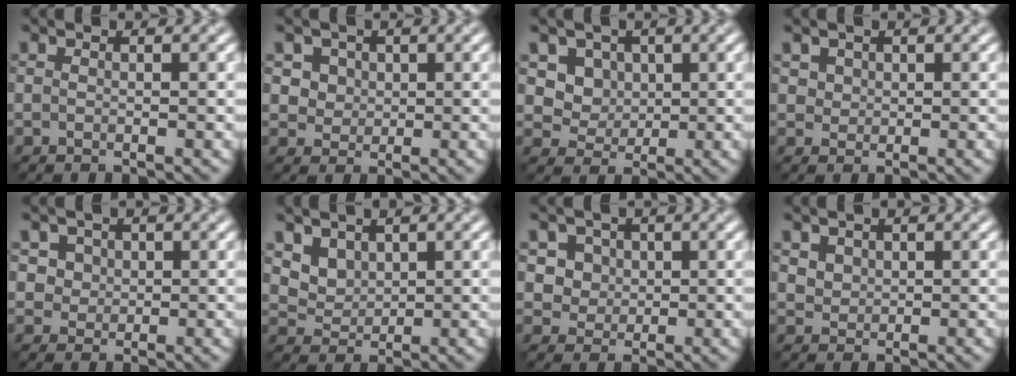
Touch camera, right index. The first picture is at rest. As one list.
[{"total": 4.0, "force": [1.9, 3.1, 1.6], "torque": [-0.035, 0.002, 0.036]}, {"total": 4.7, "force": [1.9, 3.9, 1.8], "torque": [-0.040, -0.012, 0.041]}, {"total": 2.1, "force": [1.2, 1.5, 0.7], "torque": [-0.020, 0.000, 0.032]}, {"total": 4.0, "force": [2.0, 3.2, 1.5], "torque": [-0.034, 0.004, 0.036]}, {"total": 3.8, "force": [2.4, 2.6, 1.5], "torque": [-0.049, -0.011, 0.074]}, {"total": 4.7, "force": [2.0, 3.9, 1.8], "torque": [-0.031, -0.001, 0.036]}, {"total": 2.4, "force": [1.5, 1.7, 0.9], "torque": [-0.029, -0.001, 0.042]}]